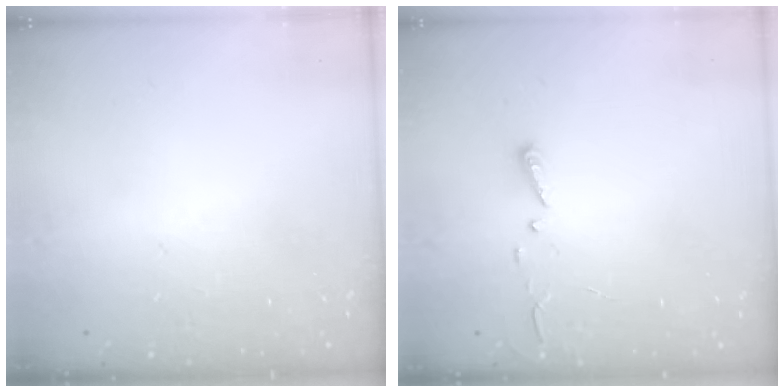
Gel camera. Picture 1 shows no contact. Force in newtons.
{"total": 3.0, "press": 2.9, "slide": 0.3}